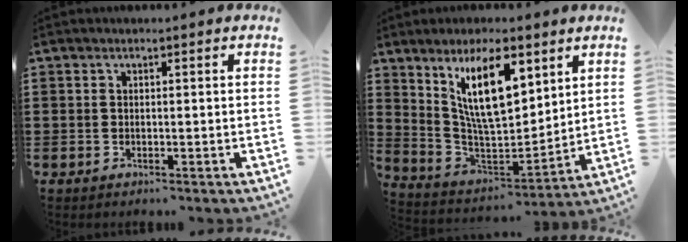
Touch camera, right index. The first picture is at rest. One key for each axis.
{"total": 13.1, "fx": 6.8, "fy": 4.7, "fz": 10.1, "tx": -0.194, "ty": -0.008, "tz": 0.125}